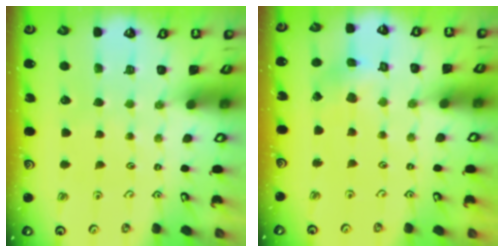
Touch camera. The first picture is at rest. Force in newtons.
{"total": 2.5, "press": 2.5, "slide": 0.2}